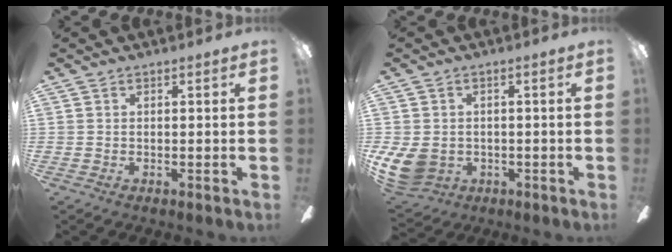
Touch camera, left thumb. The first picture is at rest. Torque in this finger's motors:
{"motor_torque": [-0.43, 0.58, 0.60, -0.22, 0.19]}